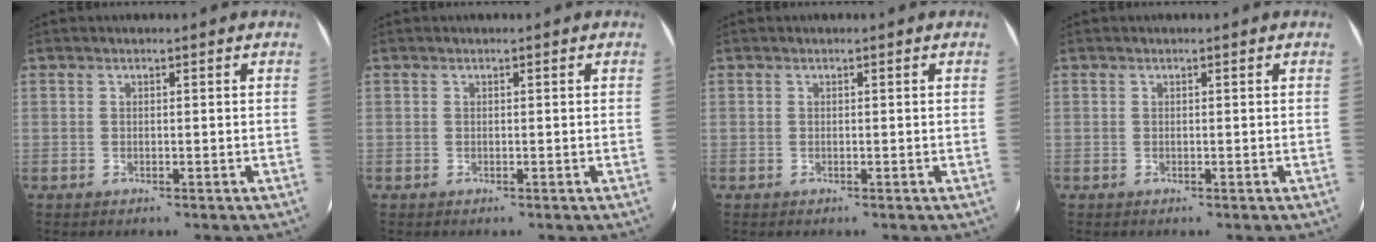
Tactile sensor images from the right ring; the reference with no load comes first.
{"total": 0.0}
{"total": 0.0}
{"total": 0.0}